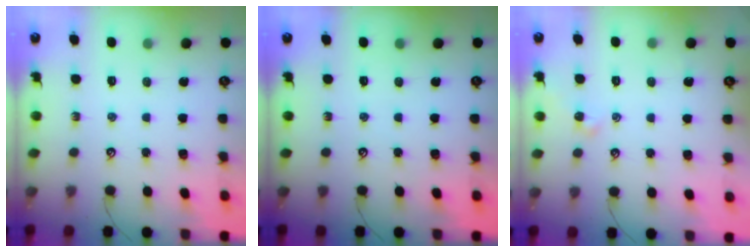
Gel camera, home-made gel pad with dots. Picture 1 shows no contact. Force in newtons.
{"total": 0.0}
{"total": 2.1, "press": 2.0, "slide": 0.6}